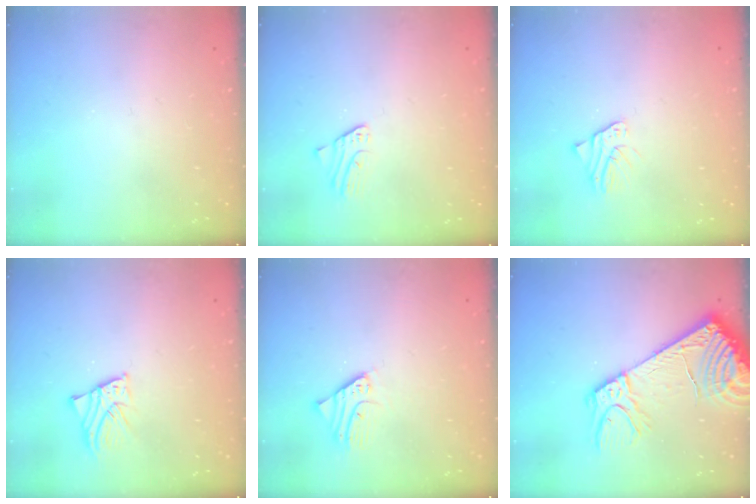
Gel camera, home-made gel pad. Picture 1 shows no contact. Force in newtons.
{"total": 1.5, "press": 1.5, "slide": 0.1}
{"total": 2.6, "press": 2.6, "slide": 0.1}
{"total": 2.1, "press": 2.1, "slide": 0.2}
{"total": 2.2, "press": 2.2, "slide": 0.2}
{"total": 16.8, "press": 16.5, "slide": 3.2}